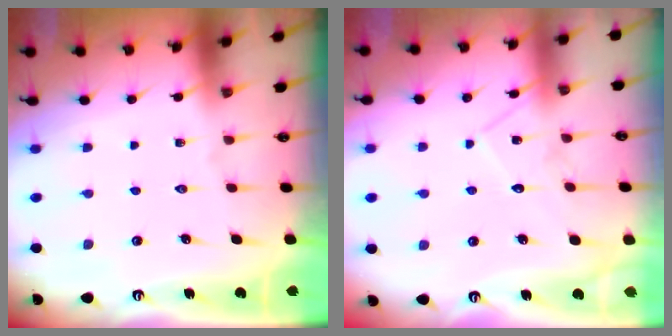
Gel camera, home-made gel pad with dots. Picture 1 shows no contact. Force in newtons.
{"total": 9.1, "press": 9.1, "slide": 0.6}